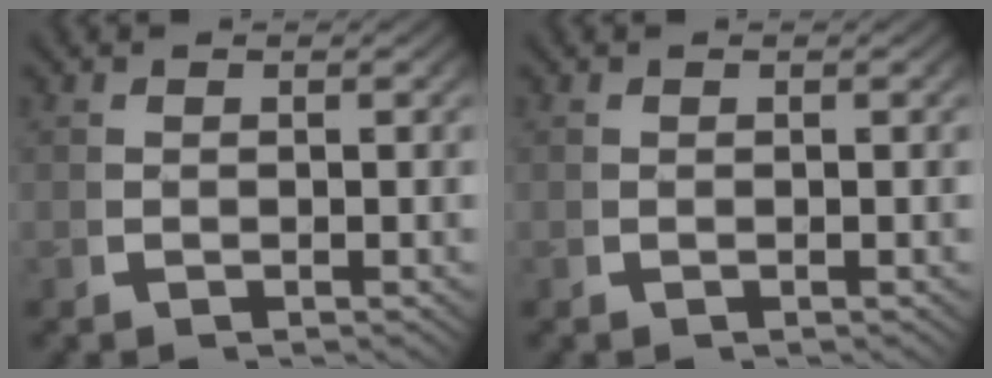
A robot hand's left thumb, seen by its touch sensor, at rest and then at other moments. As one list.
[{"total": 0.0}]